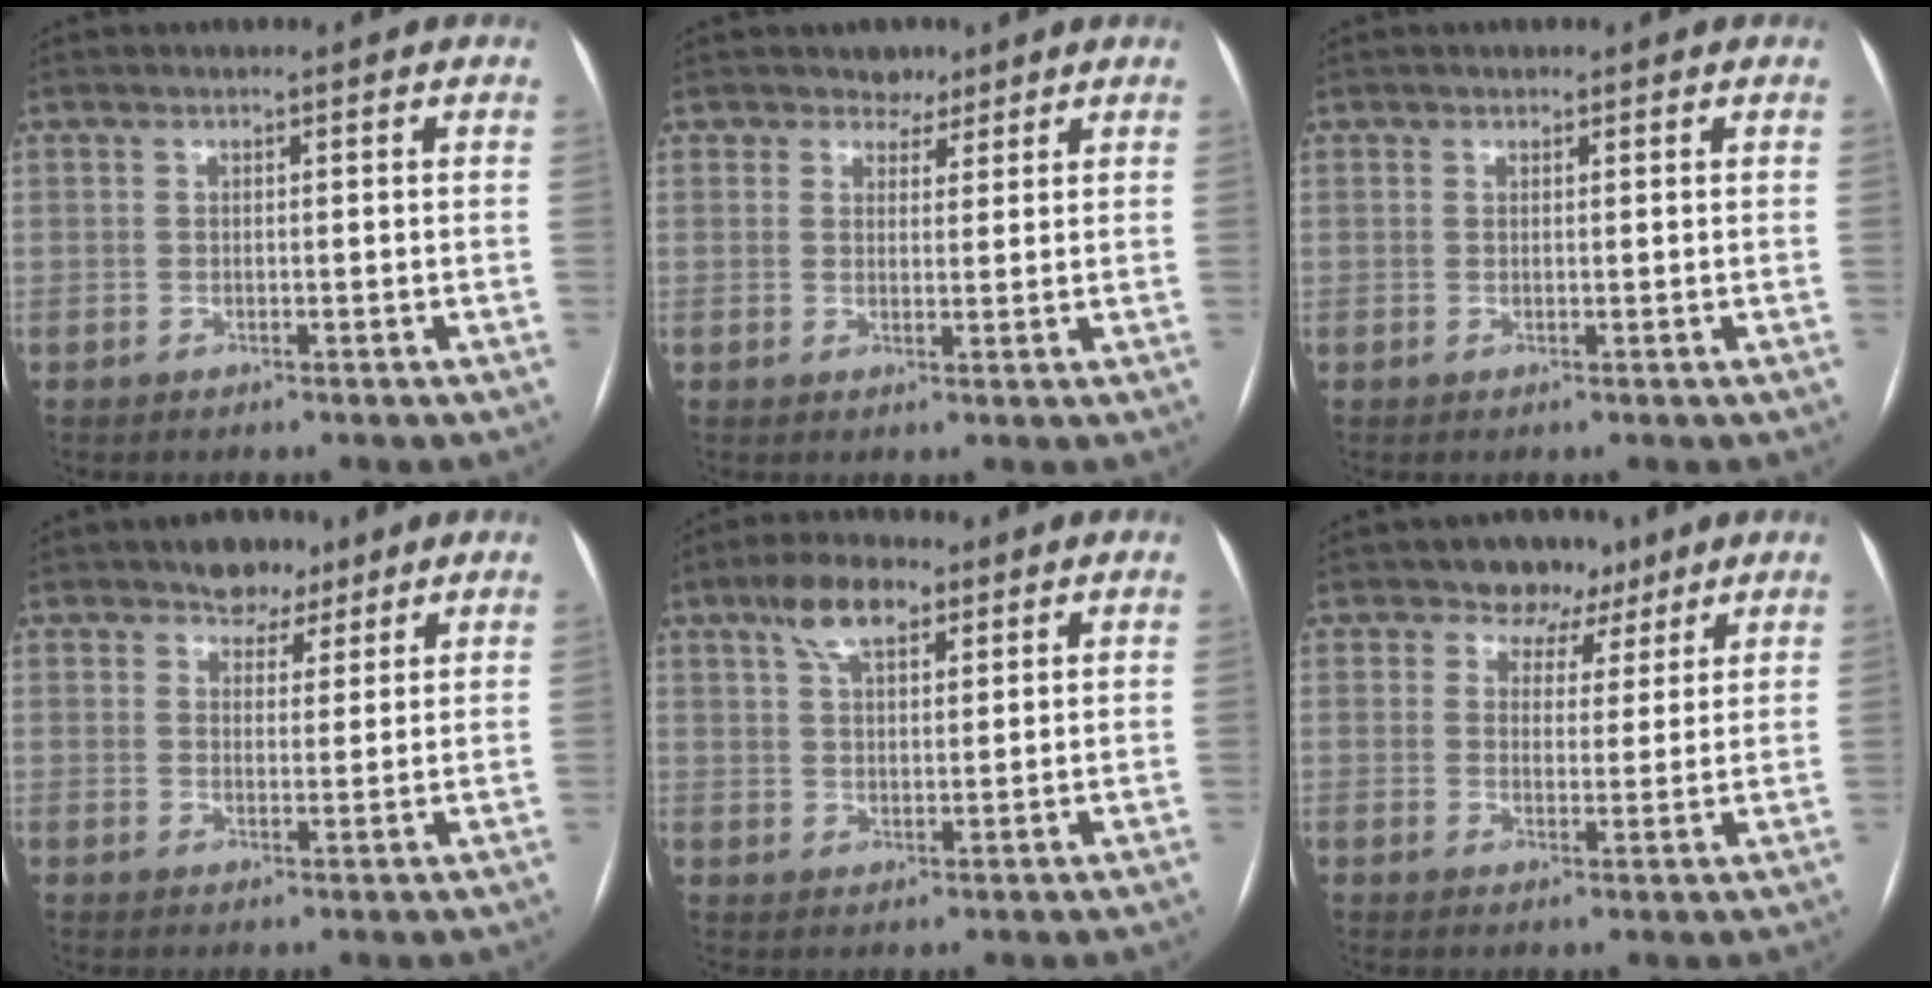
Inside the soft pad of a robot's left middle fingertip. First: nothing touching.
{"total": 2.9, "force": [2.2, 1.9, 0.1], "torque": [0.005, -0.002, 0.030]}
{"total": 0.6, "force": [0.4, 0.4, 0.1], "torque": [-0.001, -0.003, 0.004]}
{"total": 4.9, "force": [3.6, 2.9, 1.5], "torque": [-0.014, 0.003, 0.055]}
{"total": 7.3, "force": [4.4, 3.0, 5.0], "torque": [-0.097, 0.020, 0.079]}
{"total": 5.7, "force": [4.1, 3.9, 0.7], "torque": [0.000, 0.003, 0.056]}